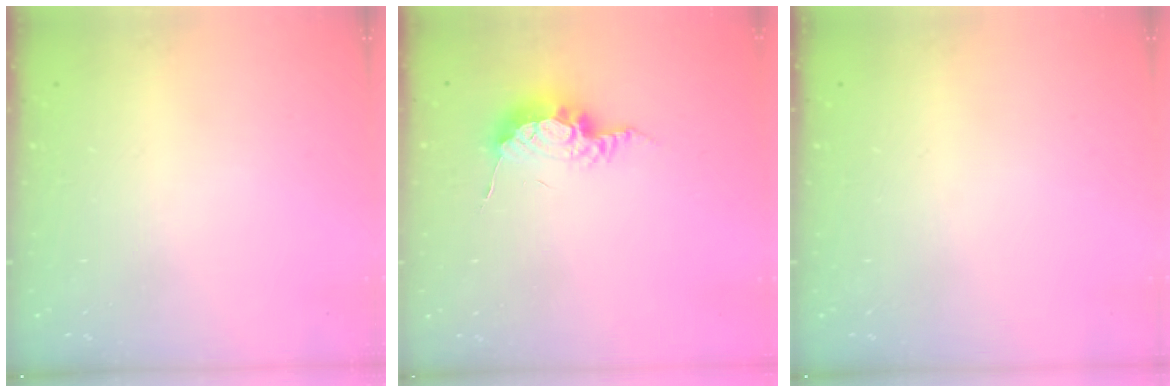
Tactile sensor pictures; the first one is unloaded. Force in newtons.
{"total": 8.7, "press": 8.6, "slide": 0.9}
{"total": 0.0}